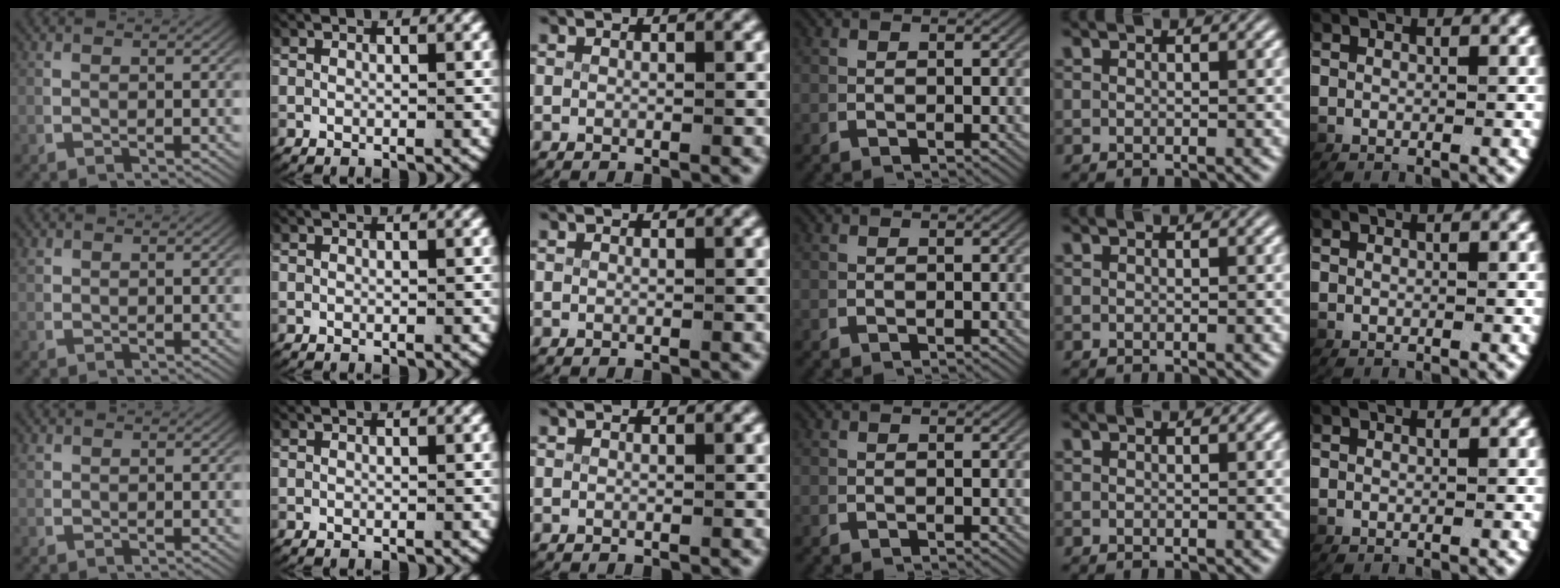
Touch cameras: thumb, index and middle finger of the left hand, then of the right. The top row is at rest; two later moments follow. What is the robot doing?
{"motion": "lift_and_place", "object": "paper towel"}